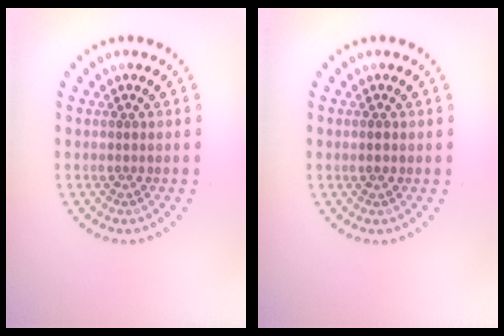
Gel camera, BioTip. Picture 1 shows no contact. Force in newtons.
{"total": 1.0, "press": 1.0, "slide": 0.2}